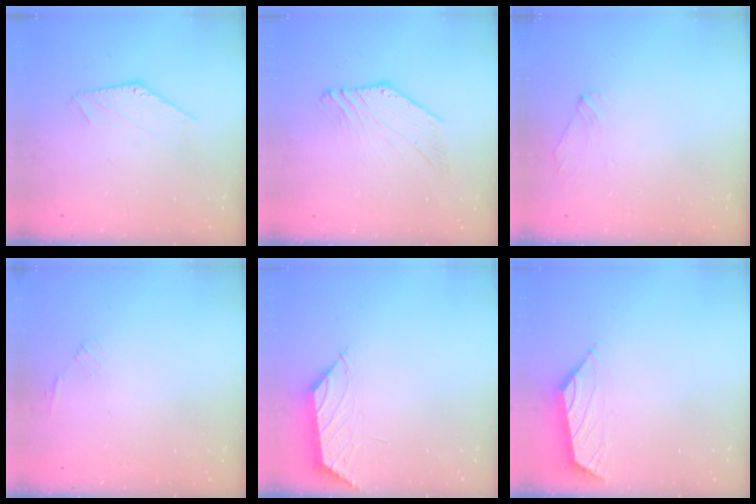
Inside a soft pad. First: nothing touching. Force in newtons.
{"total": 4.2, "press": 4.1, "slide": 0.9}
{"total": 2.7, "press": 2.6, "slide": 0.5}
{"total": 1.0, "press": 0.9, "slide": 0.4}
{"total": 0.8, "press": 0.6, "slide": 0.5}
{"total": 1.6, "press": 1.5, "slide": 0.6}